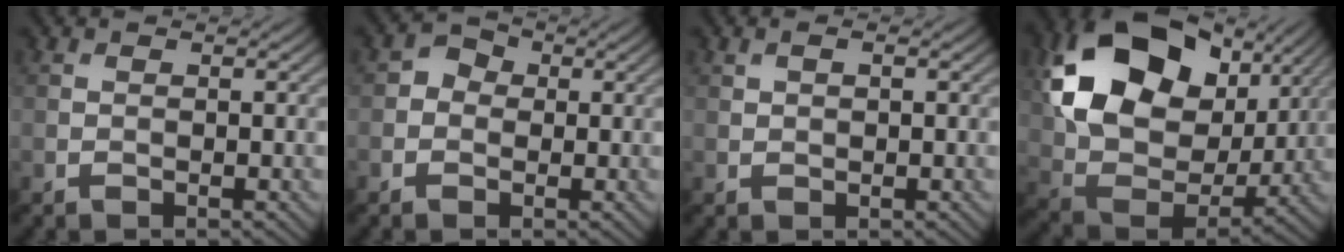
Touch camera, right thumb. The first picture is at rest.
{"total": 2.2, "force": [-0.2, 2.0, 1.0], "torque": [-0.014, 0.004, -0.011]}
{"total": 1.2, "force": [0.5, 0.6, 0.9], "torque": [-0.021, 0.001, 0.011]}
{"total": 17.8, "force": [6.7, 12.3, 11.0], "torque": [-0.238, -0.004, 0.134]}